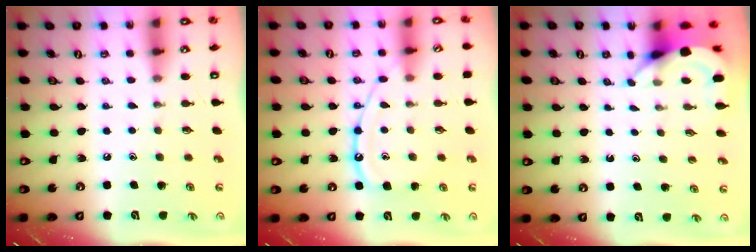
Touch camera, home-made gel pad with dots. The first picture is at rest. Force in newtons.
{"total": 12.4, "press": 12.4, "slide": 1.2}
{"total": 3.8, "press": 3.8, "slide": 0.3}